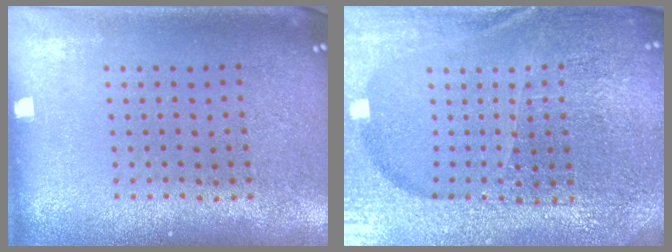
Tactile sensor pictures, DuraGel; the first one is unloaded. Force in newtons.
{"total": 5.9, "press": 5.2, "slide": 2.8}